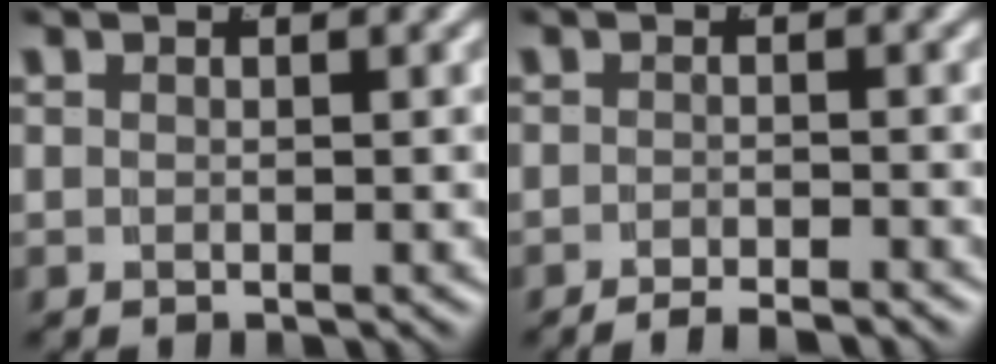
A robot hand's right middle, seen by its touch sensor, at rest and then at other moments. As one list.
[{"total": 2.6, "force": [-2.5, 0.0, 0.6], "torque": [-0.008, -0.005, -0.042]}]